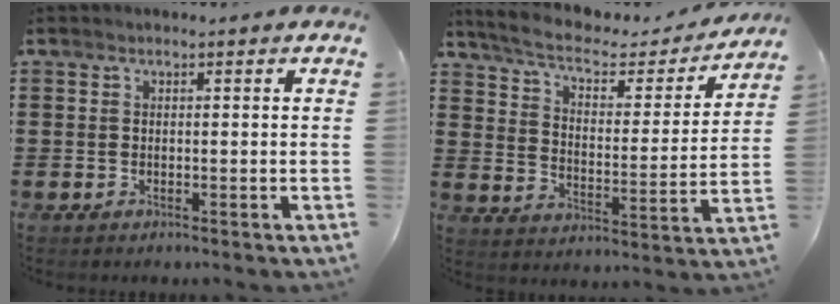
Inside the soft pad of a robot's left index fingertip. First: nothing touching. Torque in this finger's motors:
{"motor_torque": [0.95, -1.19, 0.07, -0.02]}